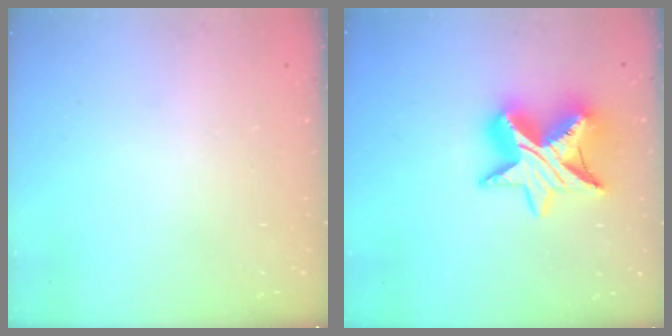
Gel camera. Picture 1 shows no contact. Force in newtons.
{"total": 16.2, "press": 16.2, "slide": 1.1}